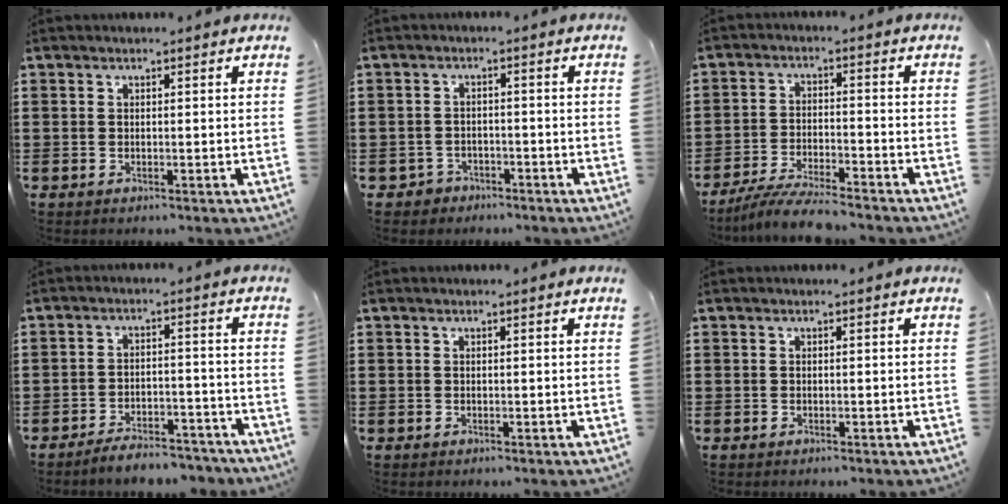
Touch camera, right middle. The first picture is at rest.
{"total": 2.2, "force": [-2.0, 1.0, -0.1], "torque": [-0.006, 0.000, -0.044]}
{"total": 6.1, "force": [-5.6, 0.1, 2.3], "torque": [-0.057, -0.013, -0.109]}
{"total": 4.8, "force": [-4.7, 0.5, 1.1], "torque": [-0.025, 0.002, -0.094]}
{"total": 0.0}
{"total": 0.0}